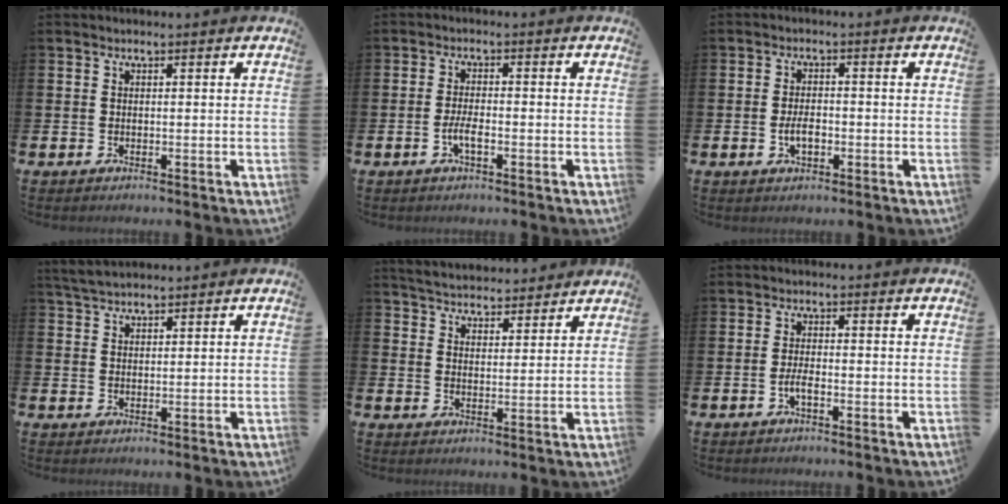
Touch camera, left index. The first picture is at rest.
{"total": 2.7, "force": [-1.0, 0.8, 2.3], "torque": [-0.051, 0.002, -0.021]}
{"total": 3.0, "force": [-0.7, 1.6, 2.4], "torque": [-0.033, -0.002, -0.016]}
{"total": 3.3, "force": [3.1, 0.8, 0.8], "torque": [-0.016, -0.009, 0.057]}
{"total": 4.9, "force": [4.8, 0.7, 0.0], "torque": [-0.022, -0.025, 0.088]}
{"total": 1.9, "force": [-0.9, 0.5, 1.7], "torque": [-0.033, 0.004, -0.016]}